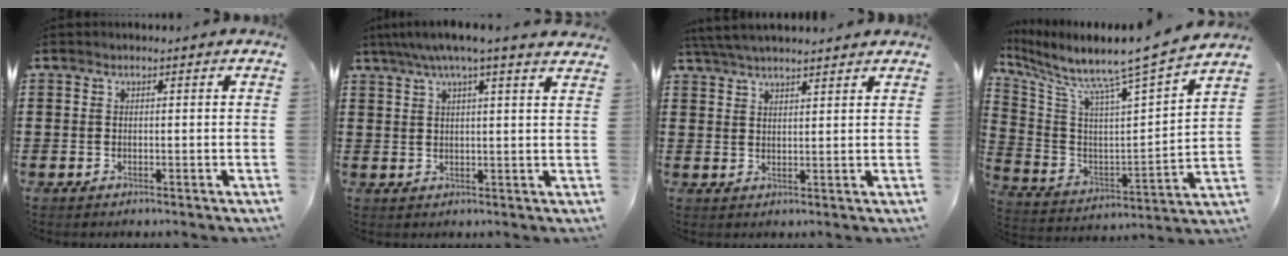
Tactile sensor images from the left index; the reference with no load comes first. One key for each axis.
{"total": 4.9, "fx": 3.8, "fy": 0.0, "fz": 3.1, "tx": -0.072, "ty": -0.010, "tz": 0.065}
{"total": 4.0, "fx": 3.8, "fy": 0.1, "fz": 1.3, "tx": -0.037, "ty": -0.005, "tz": 0.070}
{"total": 7.7, "fx": 6.9, "fy": -0.6, "fz": 3.2, "tx": -0.097, "ty": -0.075, "tz": 0.103}